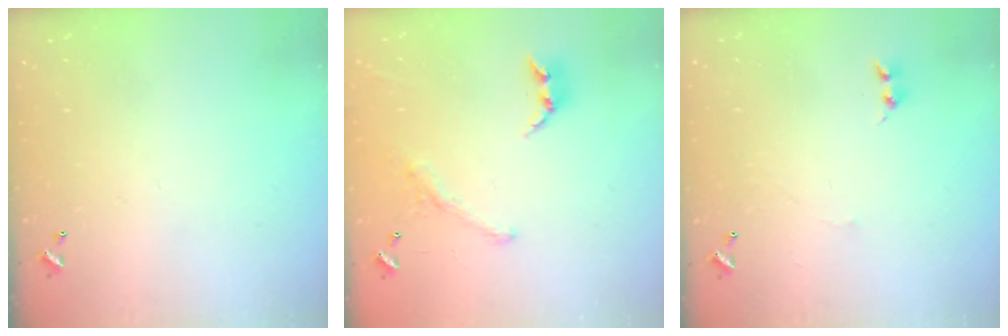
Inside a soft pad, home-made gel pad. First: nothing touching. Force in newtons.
{"total": 1.2, "press": 0.5, "slide": 1.1}
{"total": 0.8, "press": 0.7, "slide": 0.5}